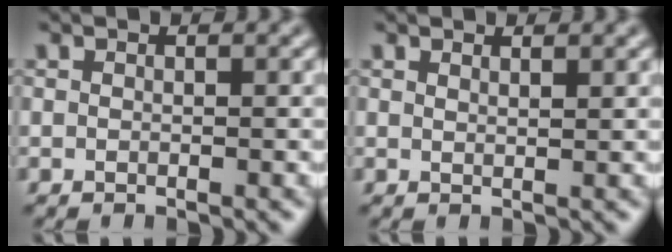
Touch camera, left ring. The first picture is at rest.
{"total": 0.9, "force": [0.8, 0.2, 0.4], "torque": [-0.001, 0.001, 0.013]}